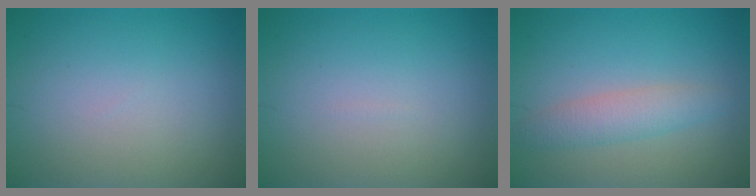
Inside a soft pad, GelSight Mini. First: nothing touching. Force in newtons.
{"total": 0.0}
{"total": 2.8, "press": 2.8, "slide": 0.1}